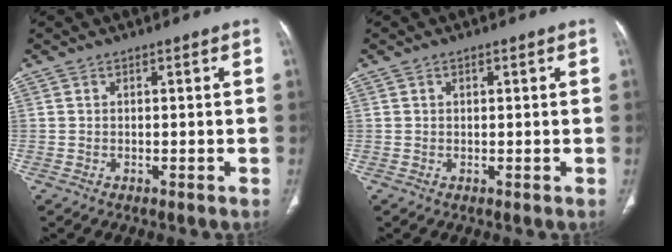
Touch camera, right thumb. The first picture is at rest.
{"total": 0.7, "force": [0.3, 0.4, 0.4], "torque": [-0.003, 0.001, 0.005]}